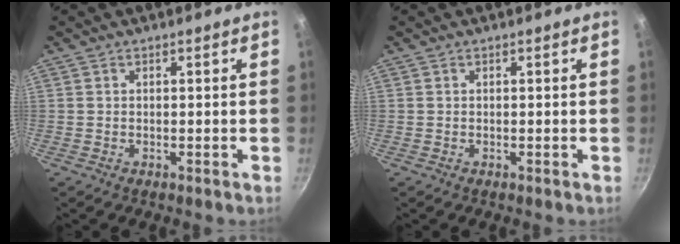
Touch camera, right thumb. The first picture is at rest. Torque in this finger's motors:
{"motor_torque": [-0.23, 0.07, 0.04, 0.00, 0.10]}